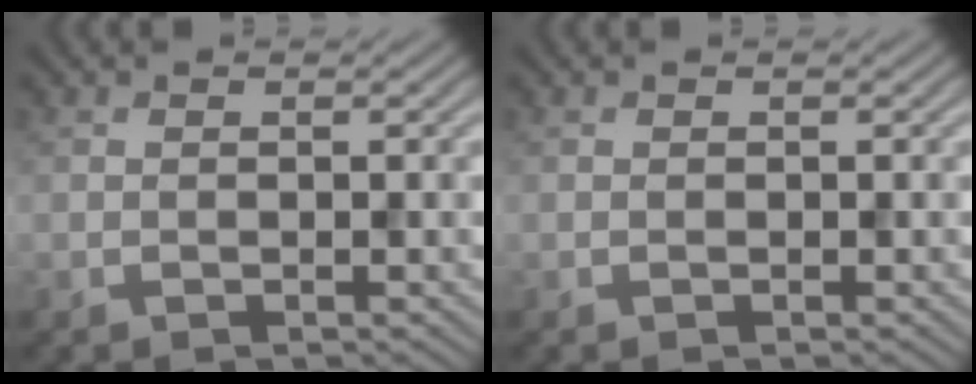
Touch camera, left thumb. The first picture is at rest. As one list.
[{"total": 0.0}]